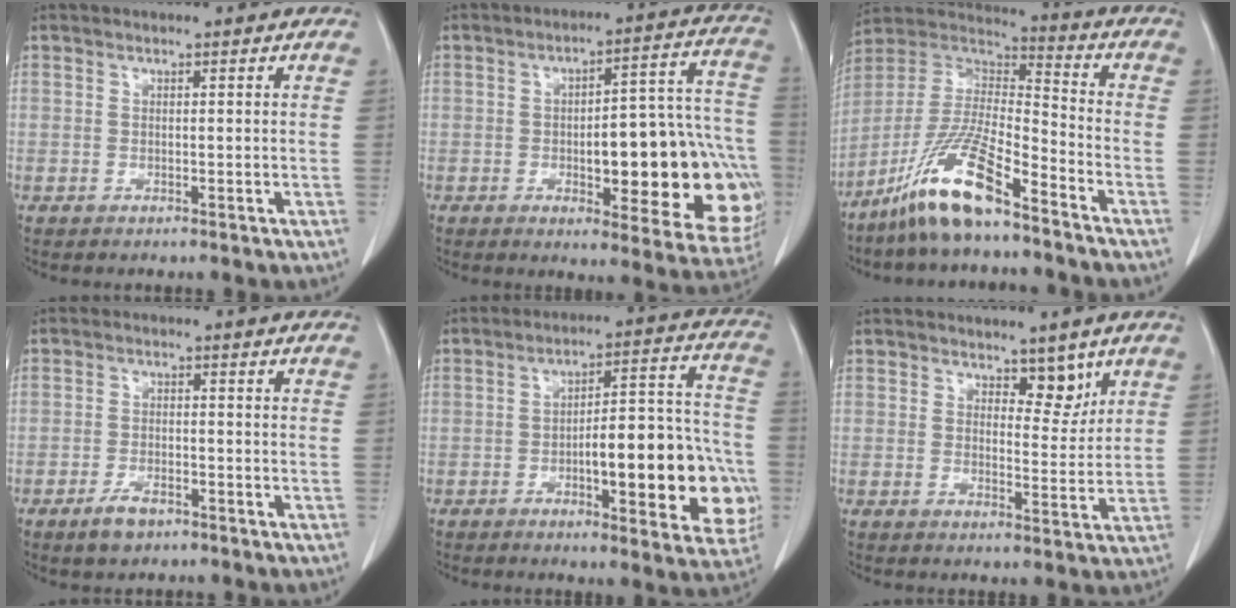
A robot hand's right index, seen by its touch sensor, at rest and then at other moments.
{"total": 22.4, "force": [-4.2, 6.8, 20.9], "torque": [-0.178, 0.038, -0.032]}
{"total": 14.8, "force": [-10.1, 1.7, 10.6], "torque": [-0.216, -0.008, -0.192]}
{"total": 3.6, "force": [-2.4, 1.5, 2.2], "torque": [-0.043, 0.000, -0.038]}
{"total": 17.5, "force": [-4.3, 4.9, 16.3], "torque": [-0.176, 0.035, -0.049]}
{"total": 4.0, "force": [2.8, 1.8, 2.2], "torque": [-0.021, -0.007, 0.043]}